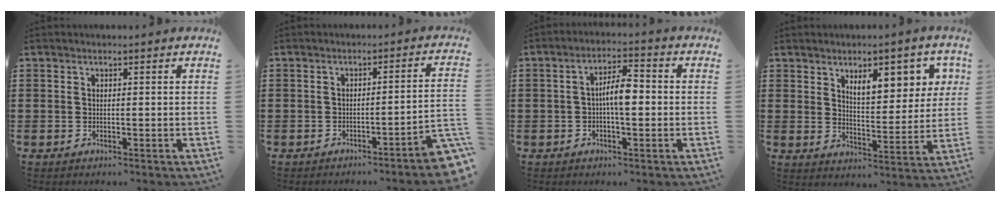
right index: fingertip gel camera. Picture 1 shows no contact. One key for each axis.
{"total": 3.4, "fx": -2.6, "fy": -0.3, "fz": 2.2, "tx": -0.039, "ty": -0.015, "tz": -0.050}
{"total": 5.3, "fx": -0.5, "fy": 1.7, "fz": 5.0, "tx": -0.090, "ty": 0.010, "tz": -0.011}
{"total": 7.7, "fx": 4.4, "fy": 3.4, "fz": 5.4, "tx": -0.088, "ty": -0.008, "tz": 0.071}